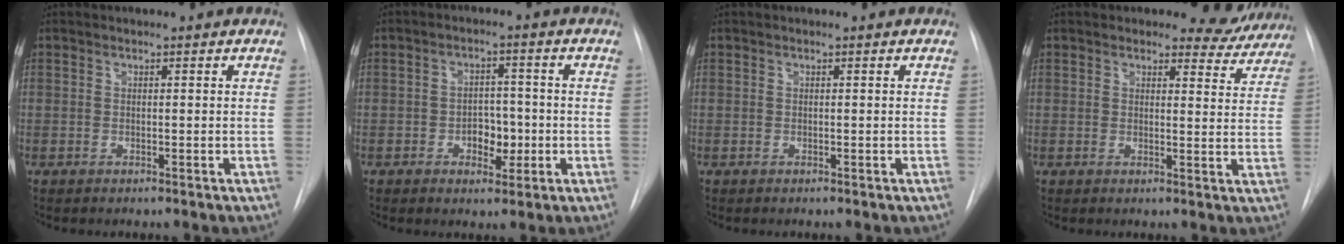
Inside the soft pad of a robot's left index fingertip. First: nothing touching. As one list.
[{"total": 4.6, "force": [-1.2, 2.9, 3.3], "torque": [-0.041, 0.006, -0.015]}, {"total": 0.0}, {"total": 6.1, "force": [5.7, 2.3, 0.1], "torque": [0.016, -0.025, 0.049]}]